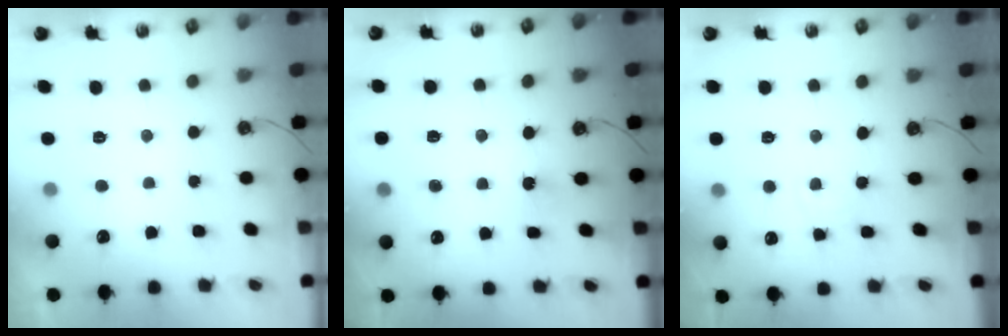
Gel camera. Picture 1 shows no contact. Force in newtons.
{"total": 4.4, "press": 4.4, "slide": 0.5}
{"total": 3.2, "press": 3.1, "slide": 0.5}